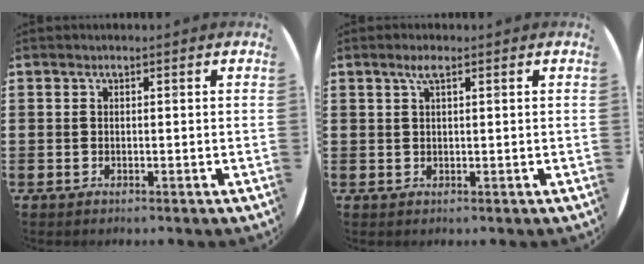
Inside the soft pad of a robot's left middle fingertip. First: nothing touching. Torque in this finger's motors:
{"motor_torque": [0.70, -0.21, 0.26, 0.06]}